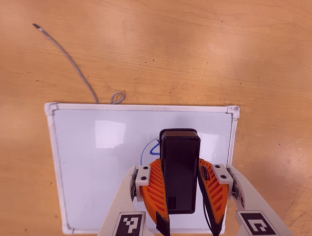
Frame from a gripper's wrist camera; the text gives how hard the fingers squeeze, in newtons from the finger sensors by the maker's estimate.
{"total": 6.0, "left": 4.6, "right": 7.4}